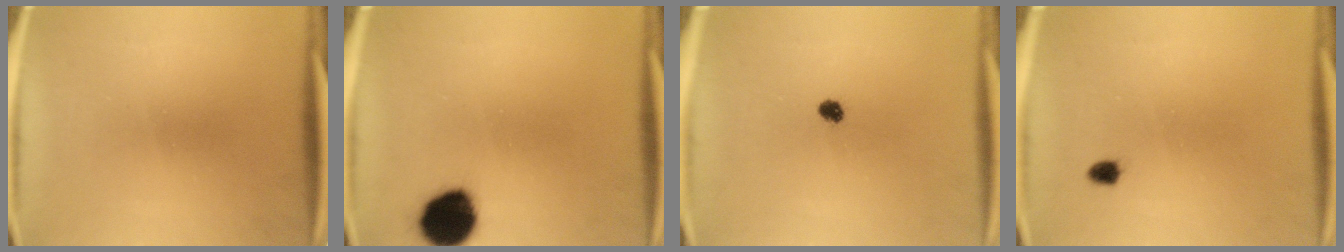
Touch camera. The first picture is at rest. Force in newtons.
{"total": 11.9}
{"total": 1.9}
{"total": 1.2}